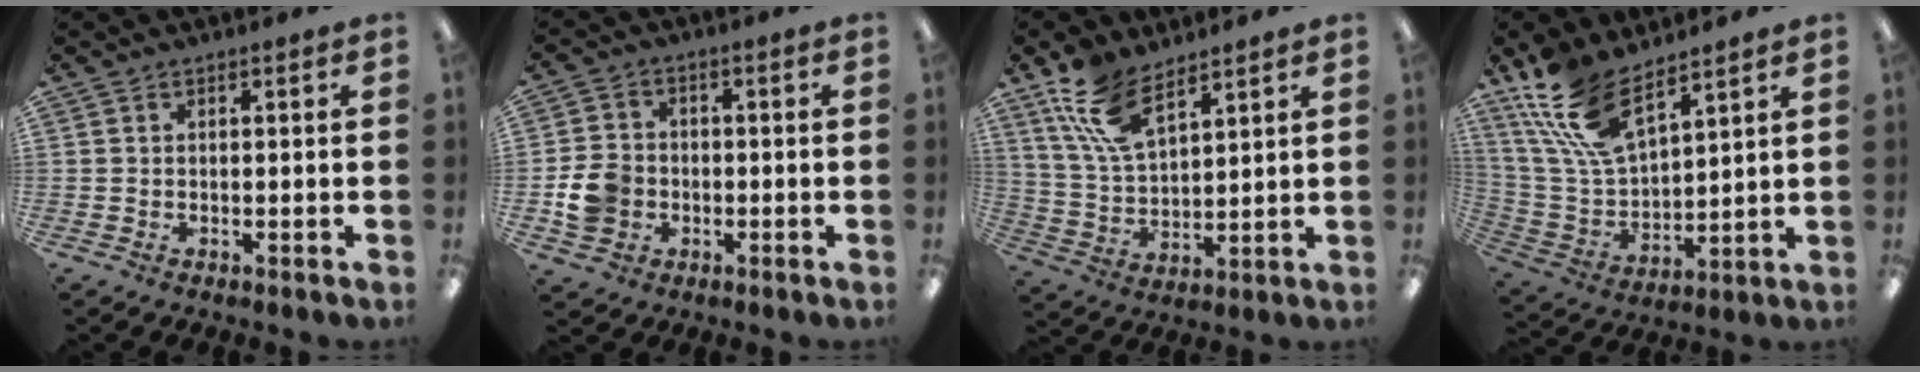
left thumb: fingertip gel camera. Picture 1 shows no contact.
{"total": 7.5, "force": [-1.8, 6.3, 3.5], "torque": [-0.072, 0.014, -0.031]}
{"total": 13.0, "force": [8.7, 5.8, 7.9], "torque": [-0.177, -0.026, 0.163]}
{"total": 15.9, "force": [10.9, 6.3, 9.7], "torque": [-0.234, -0.046, 0.199]}